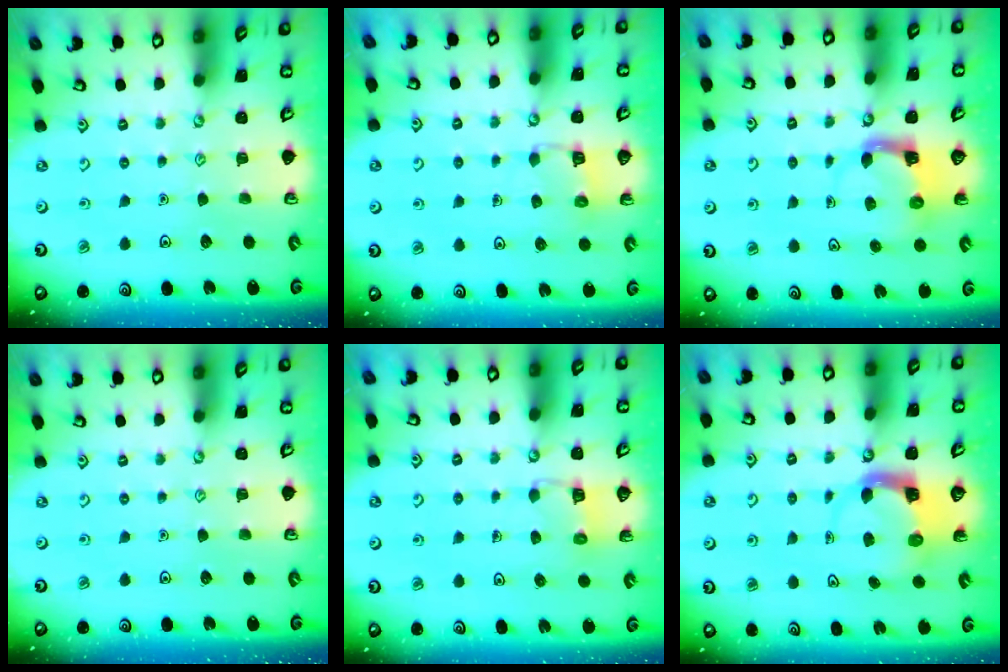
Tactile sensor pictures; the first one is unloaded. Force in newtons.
{"total": 4.8, "press": 4.8, "slide": 0.4}
{"total": 4.0, "press": 3.9, "slide": 0.7}
{"total": 0.0}
{"total": 4.0, "press": 3.9, "slide": 0.2}
{"total": 3.8, "press": 3.8, "slide": 0.6}